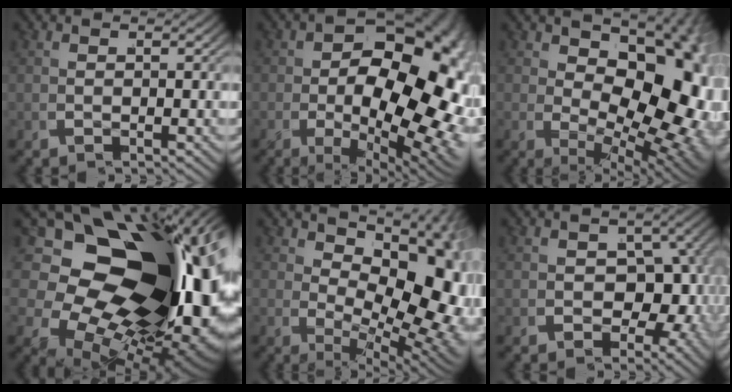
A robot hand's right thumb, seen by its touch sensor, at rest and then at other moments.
{"total": 19.5, "force": [-1.2, 11.9, 15.4], "torque": [-0.219, -0.048, 0.004]}
{"total": 14.5, "force": [0.0, 8.6, 11.7], "torque": [-0.182, -0.064, 0.040]}
{"total": 28.7, "force": [0.2, 17.8, 22.6], "torque": [-0.370, -0.057, 0.037]}
{"total": 11.8, "force": [0.6, 6.5, 9.9], "torque": [-0.148, -0.042, 0.038]}
{"total": 5.6, "force": [-0.2, 4.6, 3.2], "torque": [-0.066, -0.028, 0.012]}